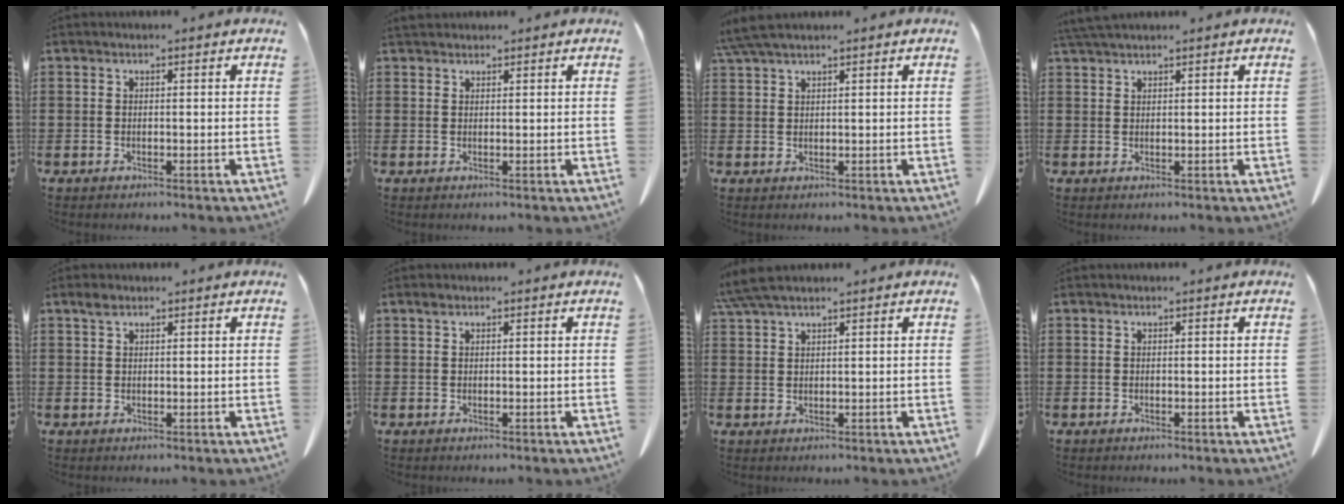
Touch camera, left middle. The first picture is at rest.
{"total": 1.1, "force": [1.1, 0.4, 0.1], "torque": [-0.005, 0.000, 0.022]}
{"total": 3.4, "force": [2.7, 0.3, 2.1], "torque": [-0.048, 0.001, 0.051]}
{"total": 2.0, "force": [1.7, 0.1, 1.0], "torque": [-0.024, -0.001, 0.033]}
{"total": 1.5, "force": [0.9, 0.8, 0.9], "torque": [-0.021, 0.002, 0.017]}
{"total": 0.6, "force": [0.3, 0.4, 0.3], "torque": [-0.009, 0.003, 0.007]}
{"total": 3.8, "force": [3.1, 0.4, 2.2], "torque": [-0.051, -0.001, 0.058]}
{"total": 0.0}